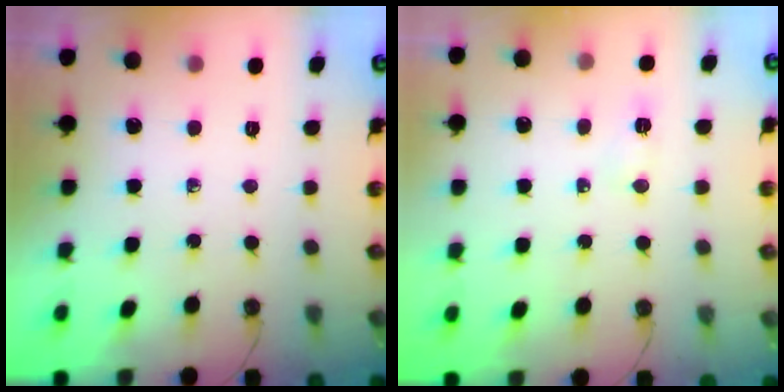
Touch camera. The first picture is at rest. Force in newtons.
{"total": 5.2, "press": 5.0, "slide": 1.4}